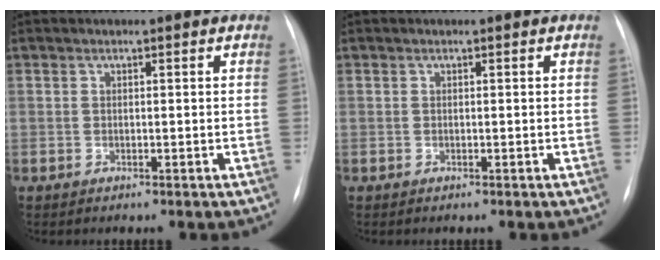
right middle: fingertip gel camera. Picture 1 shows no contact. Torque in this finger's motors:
{"motor_torque": [0.80, -1.33, -0.01, 0.01]}